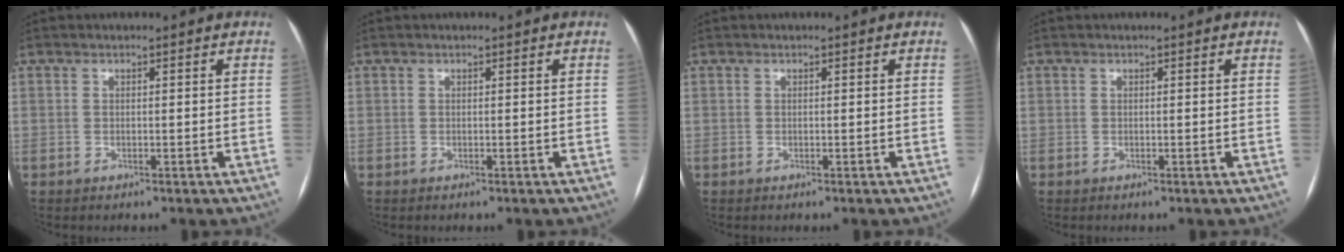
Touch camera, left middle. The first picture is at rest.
{"total": 0.0}
{"total": 0.0}
{"total": 0.0}